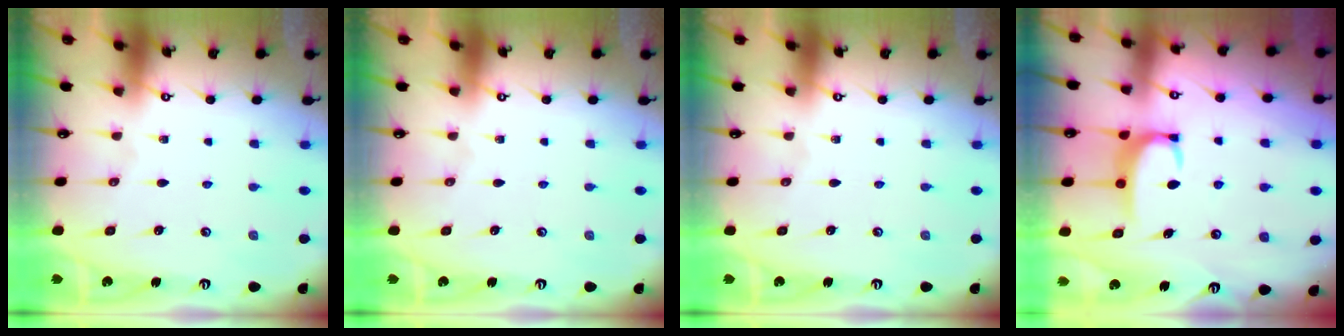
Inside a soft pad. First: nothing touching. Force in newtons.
{"total": 0.0}
{"total": 0.0}
{"total": 3.5, "press": 3.5, "slide": 0.4}